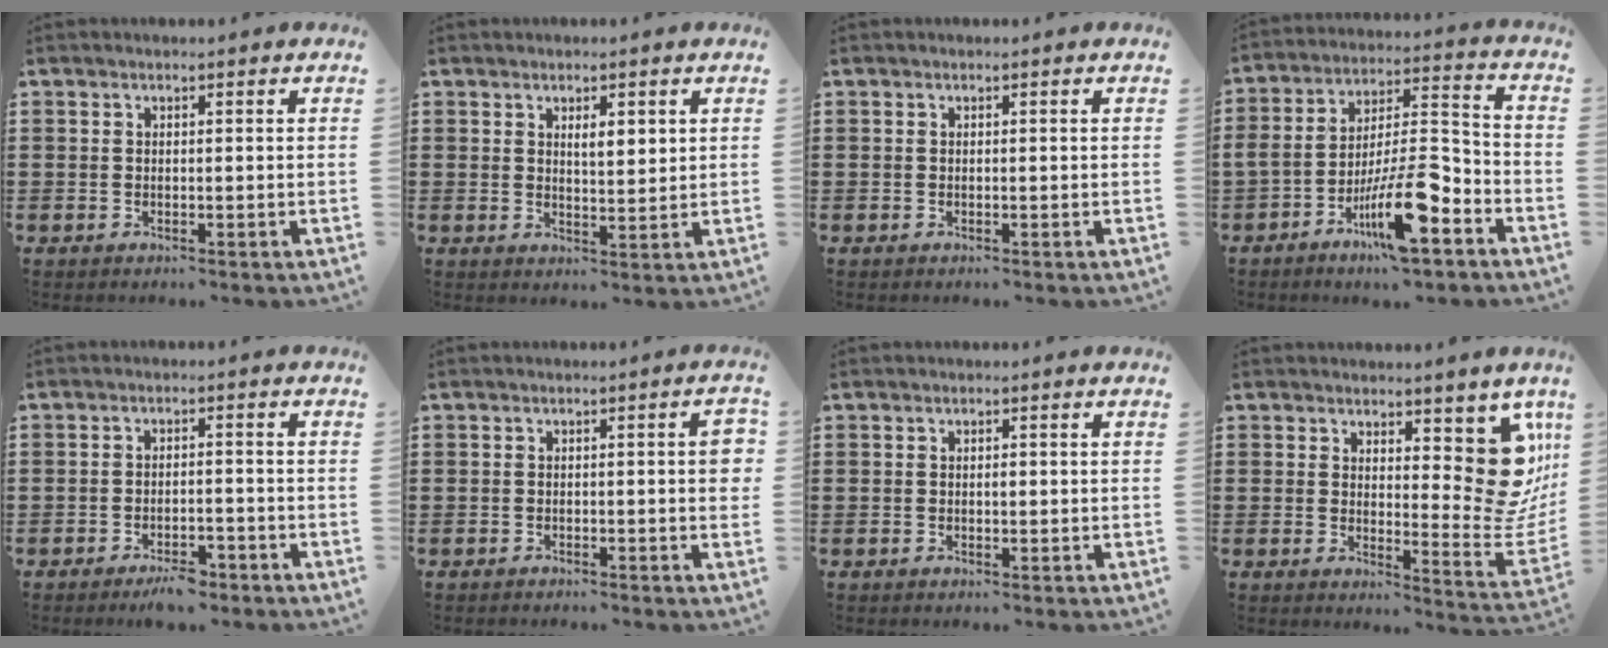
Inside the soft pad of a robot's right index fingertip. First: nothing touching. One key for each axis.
{"total": 2.7, "fx": 1.3, "fy": 0.9, "fz": 2.2, "tx": -0.036, "ty": 0.003, "tz": 0.019}
{"total": 0.0}
{"total": 14.4, "fx": -7.8, "fy": 3.7, "fz": 11.5, "tx": -0.217, "ty": 0.014, "tz": -0.142}
{"total": 3.0, "fx": -2.5, "fy": 0.7, "fz": 1.5, "tx": -0.026, "ty": 0.007, "tz": -0.048}
{"total": 3.6, "fx": -0.6, "fy": 0.6, "fz": 3.5, "tx": -0.046, "ty": -0.002, "tz": -0.012}
{"total": 0.7, "fx": 0.0, "fy": 0.3, "fz": 0.6, "tx": -0.014, "ty": -0.001, "tz": 0.000}
{"total": 9.9, "fx": 4.7, "fy": 4.5, "fz": 7.4, "tx": -0.082, "ty": -0.043, "tz": 0.084}